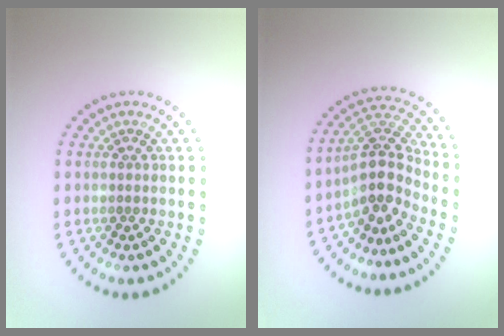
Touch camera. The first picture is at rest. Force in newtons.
{"total": 4.1, "press": 3.1, "slide": 2.6}